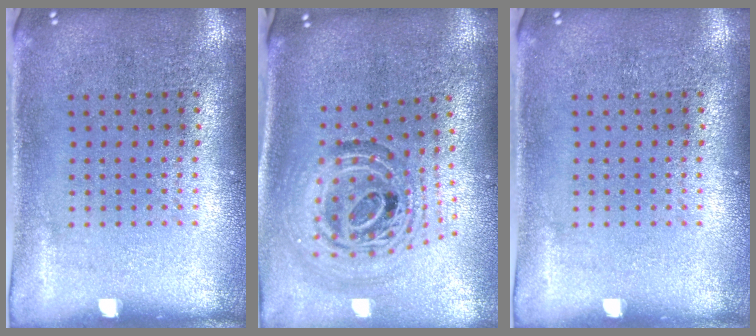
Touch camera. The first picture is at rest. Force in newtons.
{"total": 1.6, "press": 1.3, "slide": 0.9}
{"total": 0.0}